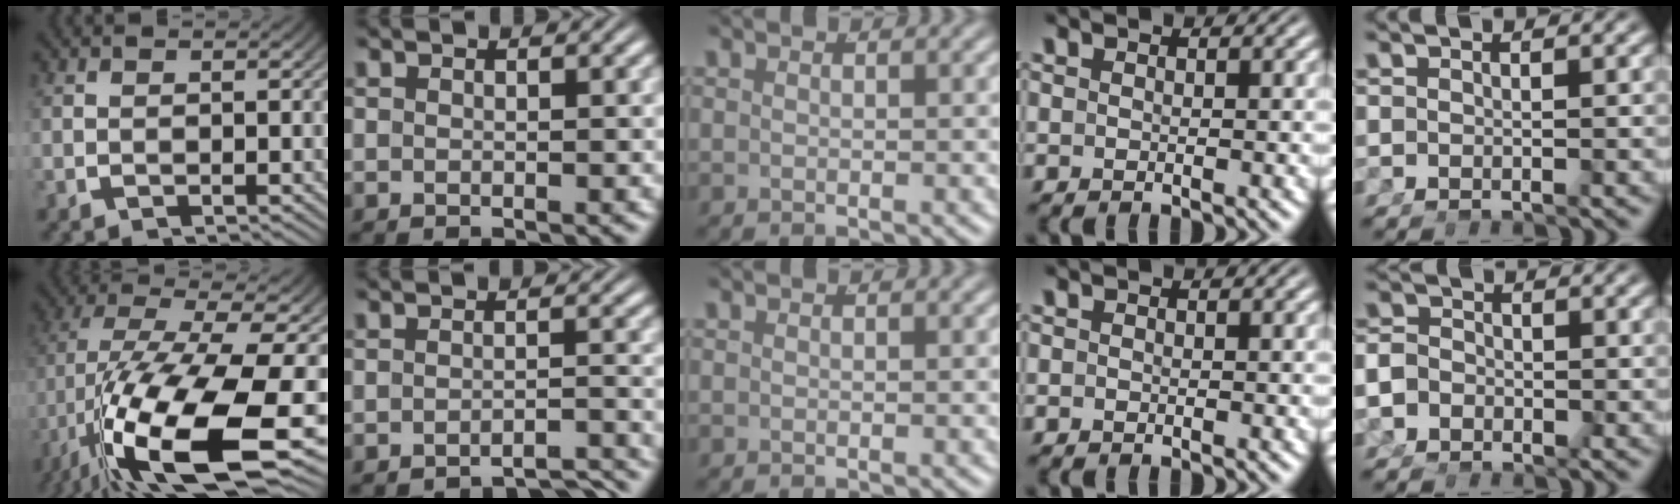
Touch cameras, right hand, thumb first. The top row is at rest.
{"thumb": {"total": 18.2, "force": [-6.2, 8.5, 14.9], "torque": [-0.319, -0.072, -0.047]}, "index": {"total": 3.2, "force": [-3.2, 0.2, 0.5], "torque": [-0.008, -0.007, -0.052]}, "little": {"total": 3.1, "force": [-1.4, 2.6, 0.9], "torque": [-0.023, -0.016, -0.021]}}